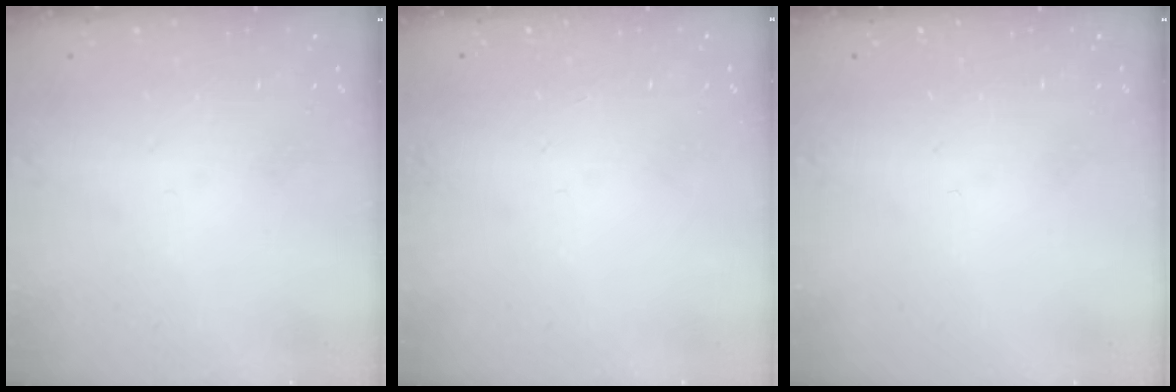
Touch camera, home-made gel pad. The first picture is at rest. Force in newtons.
{"total": 1.6, "press": 1.6, "slide": 0.0}
{"total": 0.0}